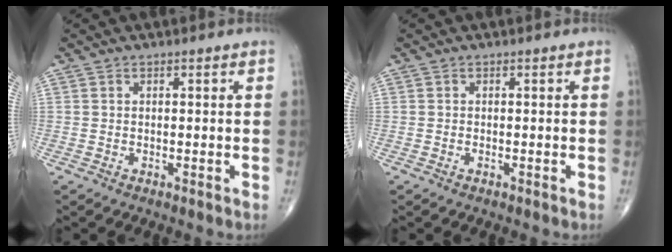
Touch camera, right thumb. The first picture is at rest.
{"total": 0.0}